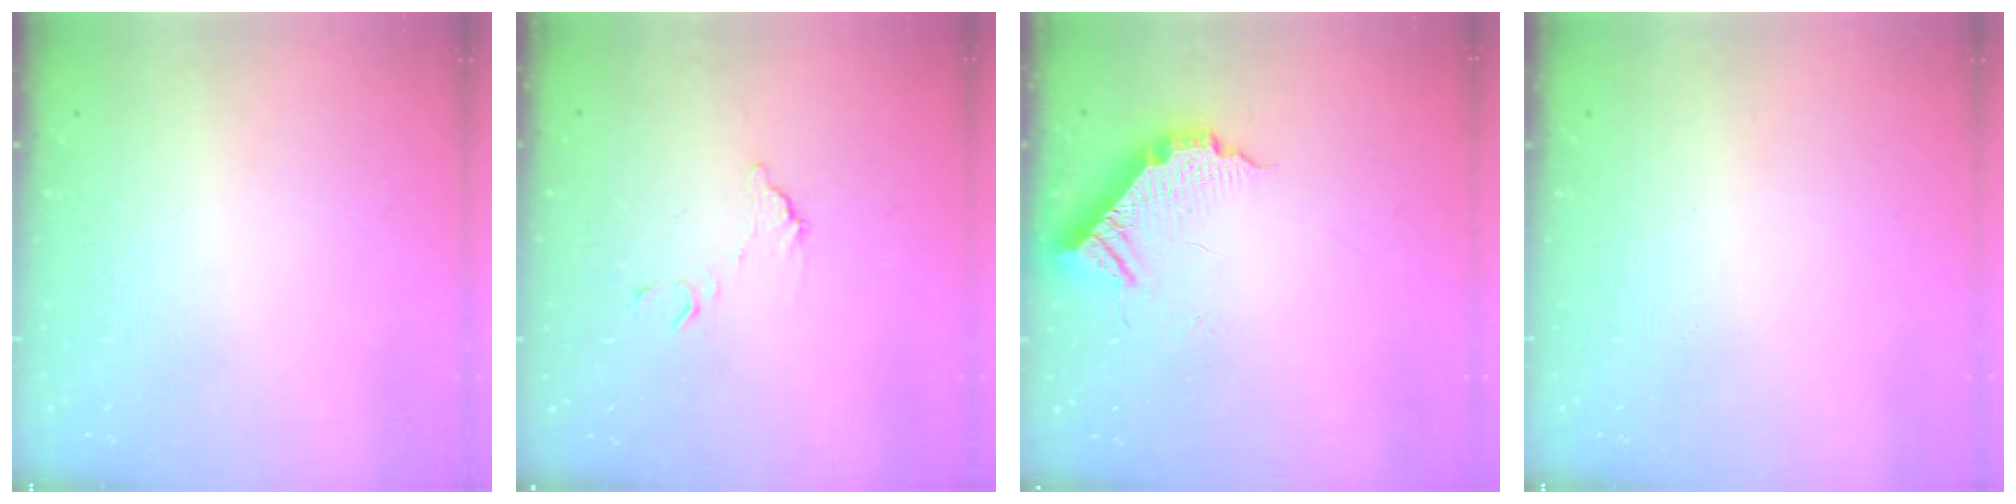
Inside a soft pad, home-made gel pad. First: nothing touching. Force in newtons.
{"total": 6.9, "press": 6.9, "slide": 0.5}
{"total": 10.4, "press": 10.4, "slide": 0.4}
{"total": 0.0}